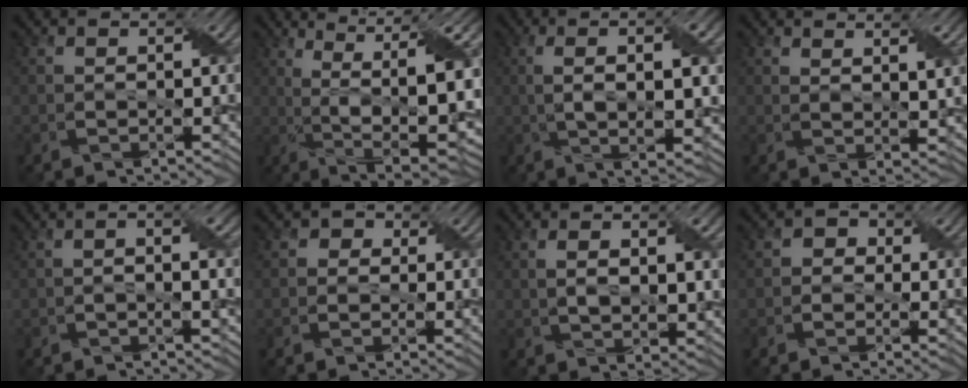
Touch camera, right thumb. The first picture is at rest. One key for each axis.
{"total": 14.5, "fx": 0.8, "fy": 4.1, "fz": 13.9, "tx": -0.219, "ty": 0.004, "tz": 0.027}
{"total": 8.9, "fx": 1.1, "fy": 2.2, "fz": 8.6, "tx": -0.142, "ty": 0.008, "tz": 0.020}
{"total": 3.3, "fx": 2.3, "fy": 0.4, "fz": 2.3, "tx": -0.048, "ty": 0.000, "tz": 0.045}
{"total": 3.0, "fx": -0.2, "fy": 0.7, "fz": 2.9, "tx": -0.053, "ty": 0.003, "tz": -0.007}
{"total": 2.2, "fx": 0.1, "fy": 2.1, "fz": 0.6, "tx": -0.003, "ty": 0.009, "tz": -0.015}
{"total": 5.5, "fx": 1.0, "fy": 2.9, "fz": 4.6, "tx": -0.067, "ty": -0.004, "tz": 0.019}
{"total": 2.4, "fx": -0.3, "fy": 2.3, "fz": 0.7, "tx": -0.006, "ty": 0.010, "tz": -0.018}